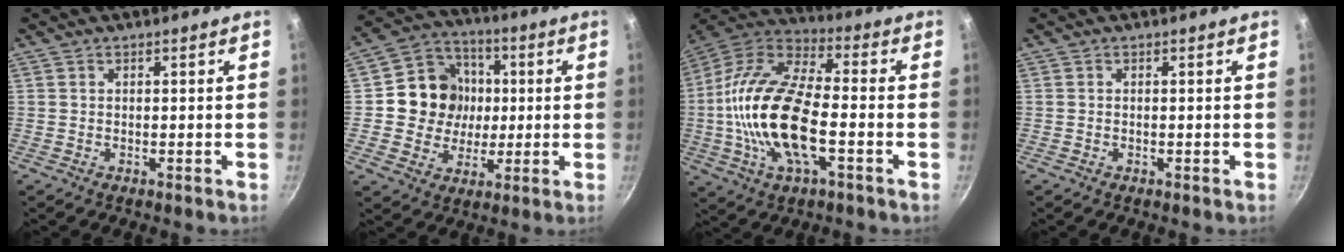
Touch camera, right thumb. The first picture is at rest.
{"total": 13.4, "force": [0.9, 12.3, 5.1], "torque": [-0.054, 0.018, 0.006]}
{"total": 21.4, "force": [-3.6, 9.4, 18.9], "torque": [-0.361, 0.032, -0.082]}
{"total": 0.0}